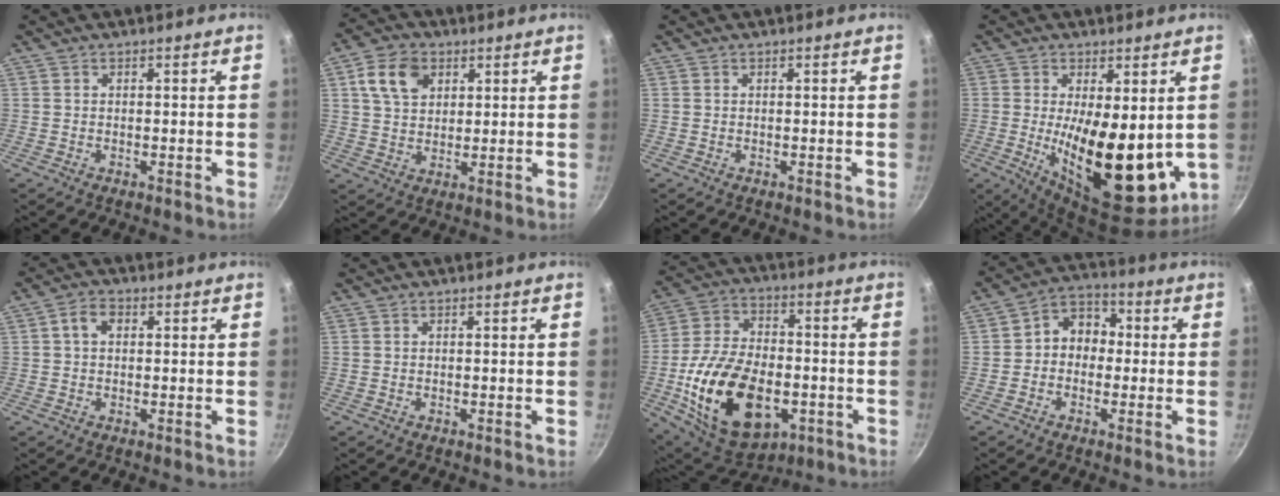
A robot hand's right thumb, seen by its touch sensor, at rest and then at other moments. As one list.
[{"total": 8.8, "force": [3.4, 6.3, 5.2], "torque": [-0.076, 0.003, 0.058]}, {"total": 0.0}, {"total": 18.2, "force": [-0.1, 7.9, 16.4], "torque": [-0.235, -0.032, 0.012]}, {"total": 3.5, "force": [0.7, 2.5, 2.3], "torque": [-0.036, 0.007, 0.005]}, {"total": 0.0}, {"total": 24.1, "force": [-6.4, 14.5, 18.1], "torque": [-0.310, 0.024, -0.094]}, {"total": 7.5, "force": [-0.3, 6.1, 4.3], "torque": [-0.025, 0.027, -0.026]}]